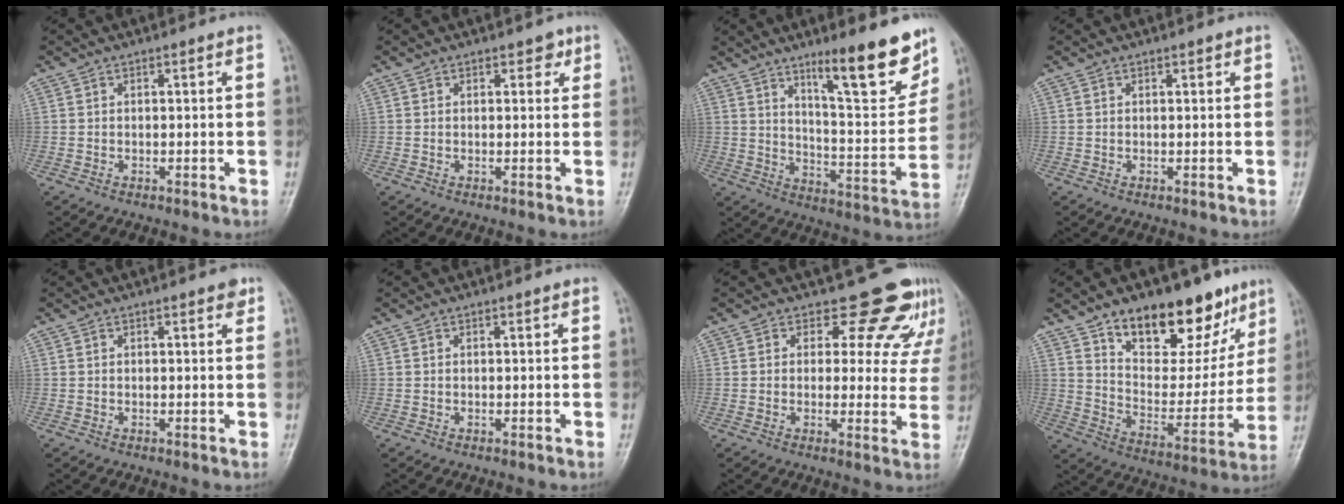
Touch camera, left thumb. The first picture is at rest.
{"total": 2.1, "force": [1.2, 1.4, 1.0], "torque": [0.006, -0.003, 0.011]}
{"total": 16.1, "force": [10.7, 3.2, 11.5], "torque": [-0.139, -0.078, 0.173]}
{"total": 0.6, "force": [0.5, 0.3, 0.3], "torque": [0.001, -0.002, 0.004]}
{"total": 1.3, "force": [0.8, 0.6, 0.9], "torque": [-0.003, -0.001, 0.006]}
{"total": 0.0}
{"total": 11.5, "force": [9.5, 5.9, 2.6], "torque": [0.027, -0.057, 0.087]}
{"total": 21.5, "force": [13.8, 10.7, 12.6], "torque": [-0.127, -0.069, 0.219]}